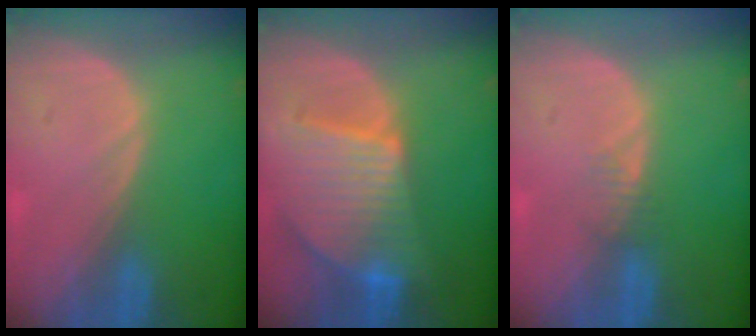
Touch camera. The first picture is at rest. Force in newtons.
{"total": 9.5, "press": 8.3, "slide": 4.6}
{"total": 1.5, "press": 1.5, "slide": 0.2}